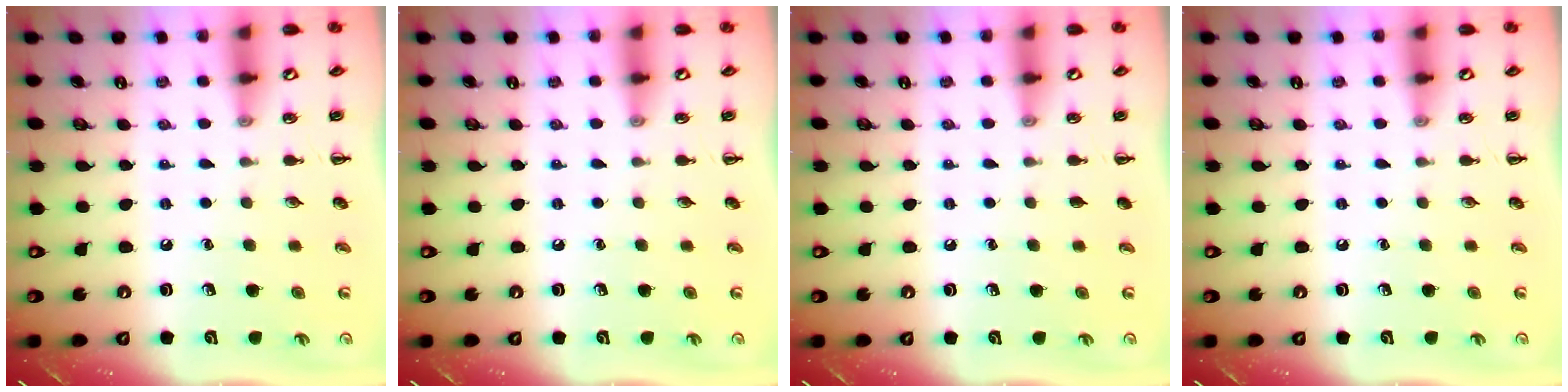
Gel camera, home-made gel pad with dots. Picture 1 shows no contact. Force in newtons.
{"total": 0.0}
{"total": 0.0}
{"total": 0.0}